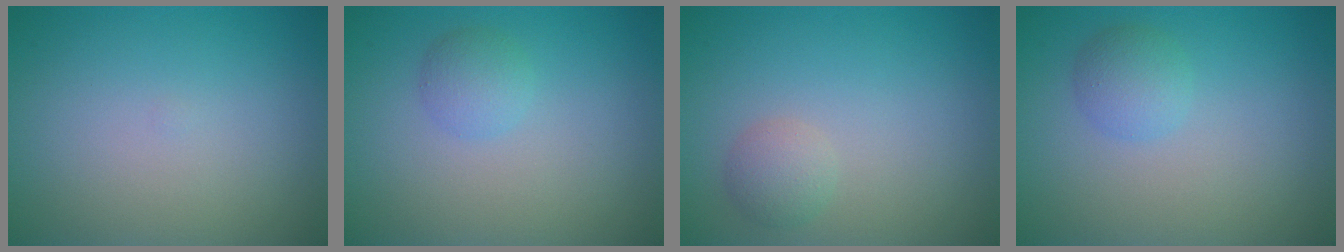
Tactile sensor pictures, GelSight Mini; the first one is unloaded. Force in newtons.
{"total": 1.7, "press": 1.7, "slide": 0.1}
{"total": 1.6, "press": 1.6, "slide": 0.1}
{"total": 2.0, "press": 2.0, "slide": 0.1}